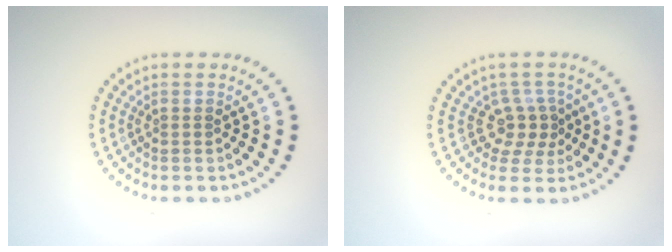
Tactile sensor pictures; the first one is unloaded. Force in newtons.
{"total": 2.6, "press": 1.8, "slide": 1.8}